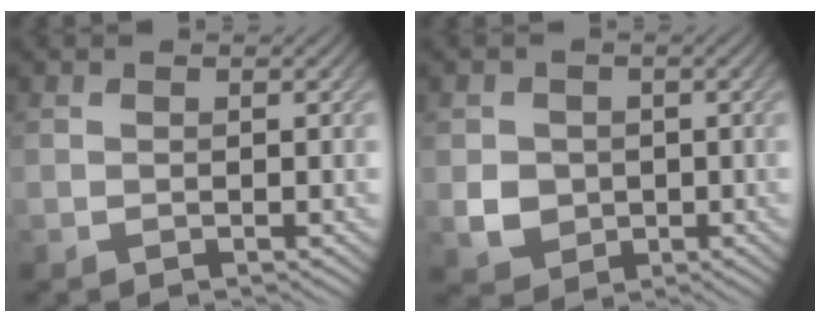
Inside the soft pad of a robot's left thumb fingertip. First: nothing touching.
{"total": 3.8, "force": [-0.3, 3.5, 1.5], "torque": [-0.035, -0.007, -0.008]}